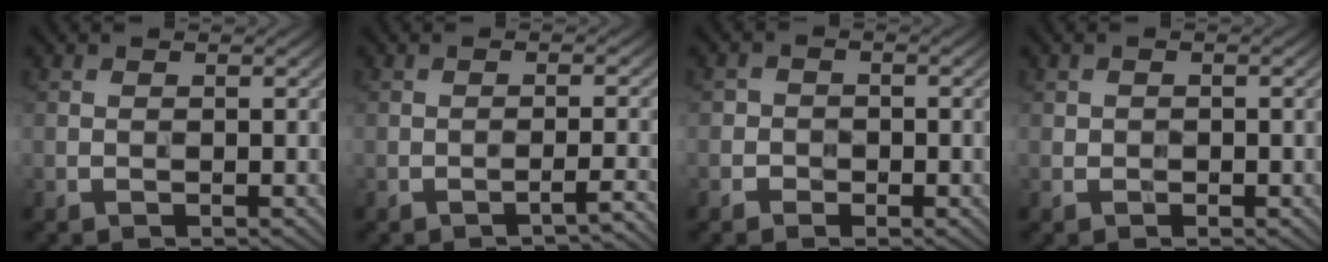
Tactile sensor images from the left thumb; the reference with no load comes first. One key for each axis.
{"total": 1.8, "fx": -1.5, "fy": -0.2, "fz": 1.0, "tx": -0.016, "ty": 0.015, "tz": -0.028}
{"total": 1.8, "fx": -0.9, "fy": 1.6, "fz": 0.3, "tx": 0.007, "ty": 0.006, "tz": -0.027}
{"total": 0.6, "fx": -0.2, "fy": 0.5, "fz": 0.2, "tx": -0.003, "ty": 0.001, "tz": -0.007}